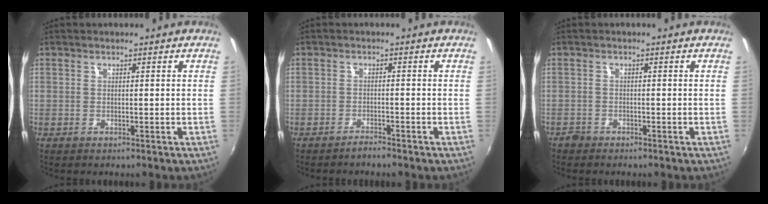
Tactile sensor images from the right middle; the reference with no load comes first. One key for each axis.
{"total": 1.8, "fx": -1.7, "fy": 0.1, "fz": 0.4, "tx": -0.016, "ty": -0.002, "tz": -0.031}
{"total": 1.5, "fx": -1.2, "fy": 0.8, "fz": 0.1, "tx": -0.005, "ty": -0.001, "tz": -0.026}